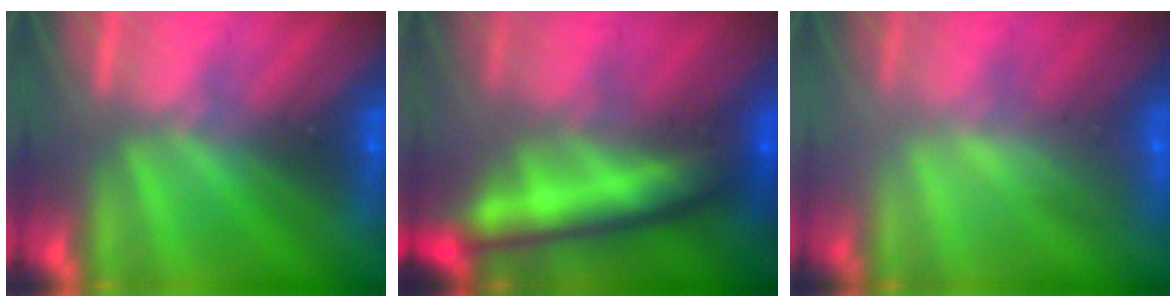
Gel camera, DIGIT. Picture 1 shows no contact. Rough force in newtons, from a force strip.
{"total": 6.9}
{"total": 2.2}